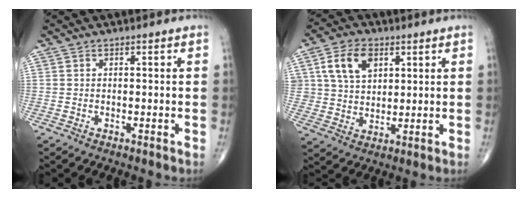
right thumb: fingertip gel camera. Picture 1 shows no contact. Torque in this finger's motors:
{"motor_torque": [1.23, 1.15, 0.71, 0.21, 0.05]}